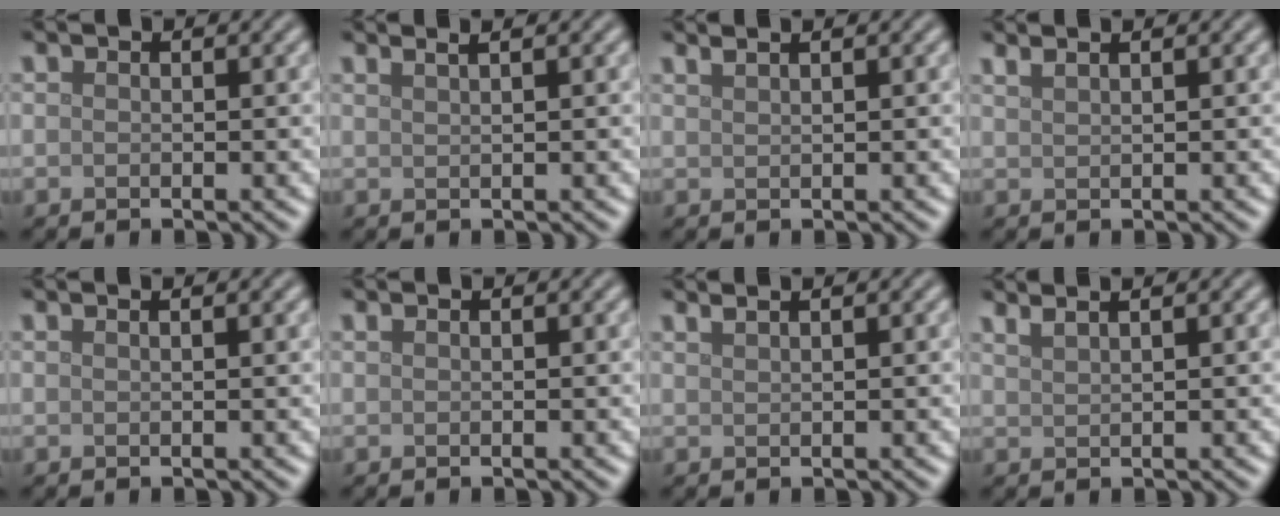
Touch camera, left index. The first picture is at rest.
{"total": 3.1, "force": [2.1, 1.4, 1.9], "torque": [-0.004, 0.019, -0.001]}
{"total": 2.4, "force": [1.8, 1.0, 1.3], "torque": [-0.002, 0.006, 0.004]}
{"total": 2.3, "force": [1.7, 0.9, 1.3], "torque": [-0.005, 0.005, 0.007]}
{"total": 2.1, "force": [1.2, 0.9, 1.4], "torque": [-0.002, 0.000, -0.008]}
{"total": 0.5, "force": [0.4, 0.2, 0.3], "torque": [-0.004, 0.003, 0.004]}
{"total": 2.4, "force": [1.8, 1.0, 1.3], "torque": [-0.002, 0.007, 0.004]}
{"total": 3.3, "force": [2.4, 1.3, 1.9], "torque": [-0.007, 0.018, 0.010]}